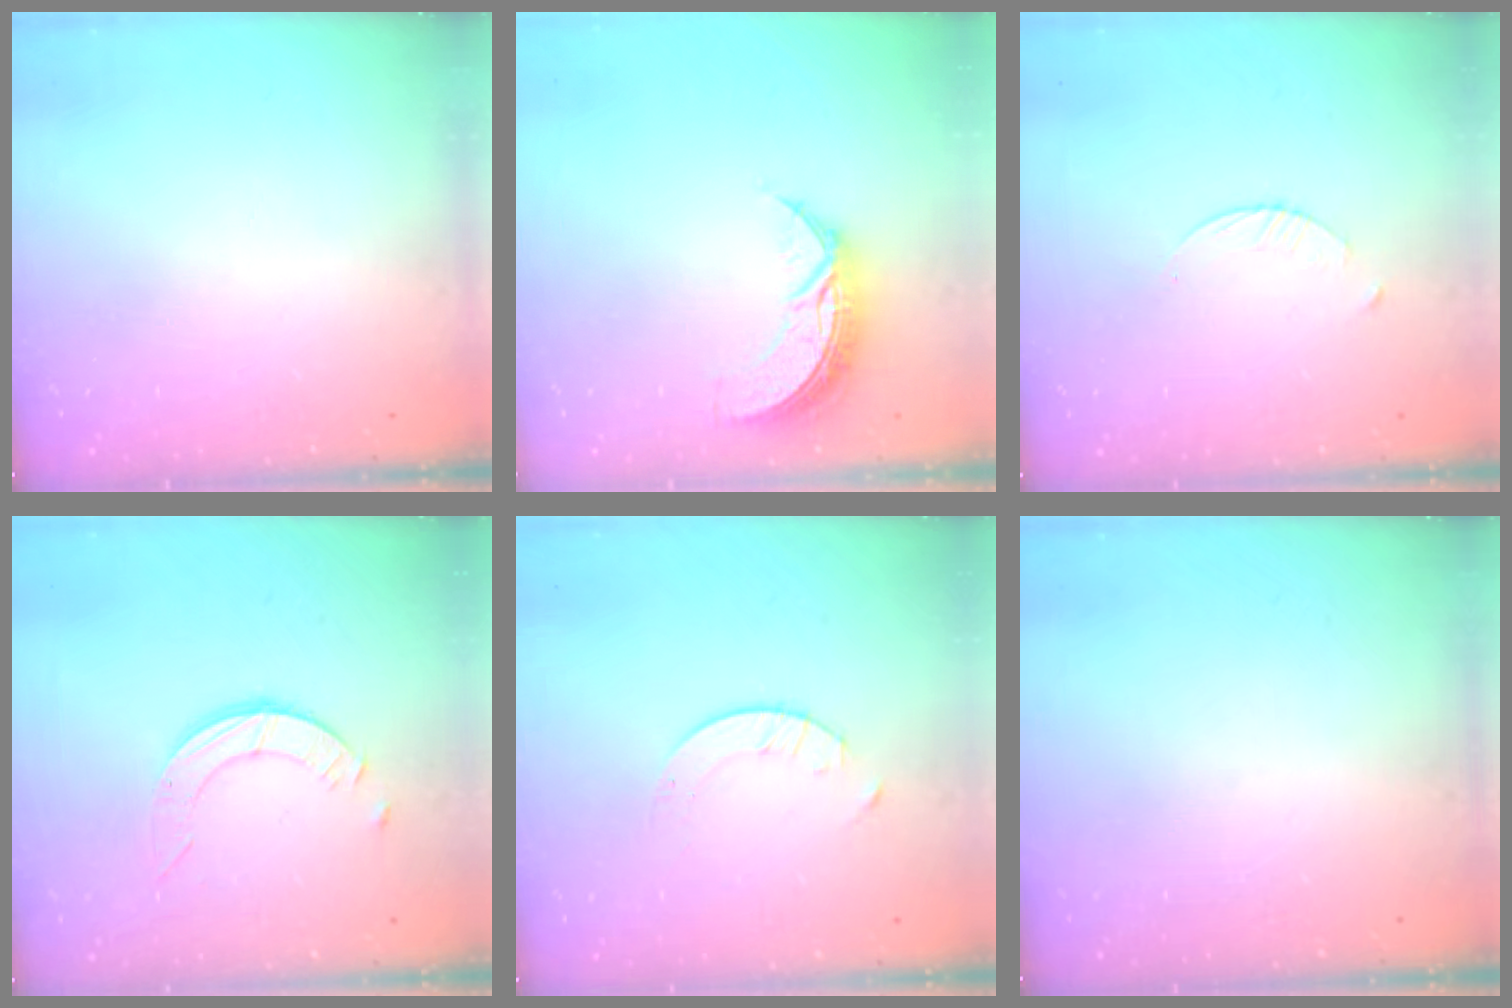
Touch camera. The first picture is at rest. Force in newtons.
{"total": 8.3, "press": 8.2, "slide": 0.3}
{"total": 1.5, "press": 1.5, "slide": 0.2}
{"total": 3.9, "press": 3.9, "slide": 0.3}
{"total": 1.7, "press": 1.7, "slide": 0.2}
{"total": 0.0}